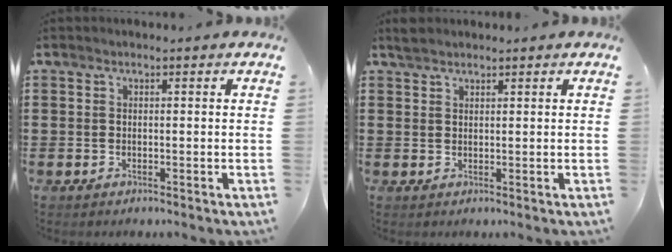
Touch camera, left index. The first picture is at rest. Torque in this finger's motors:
{"motor_torque": [-0.04, 1.89, 0.14, 0.02]}